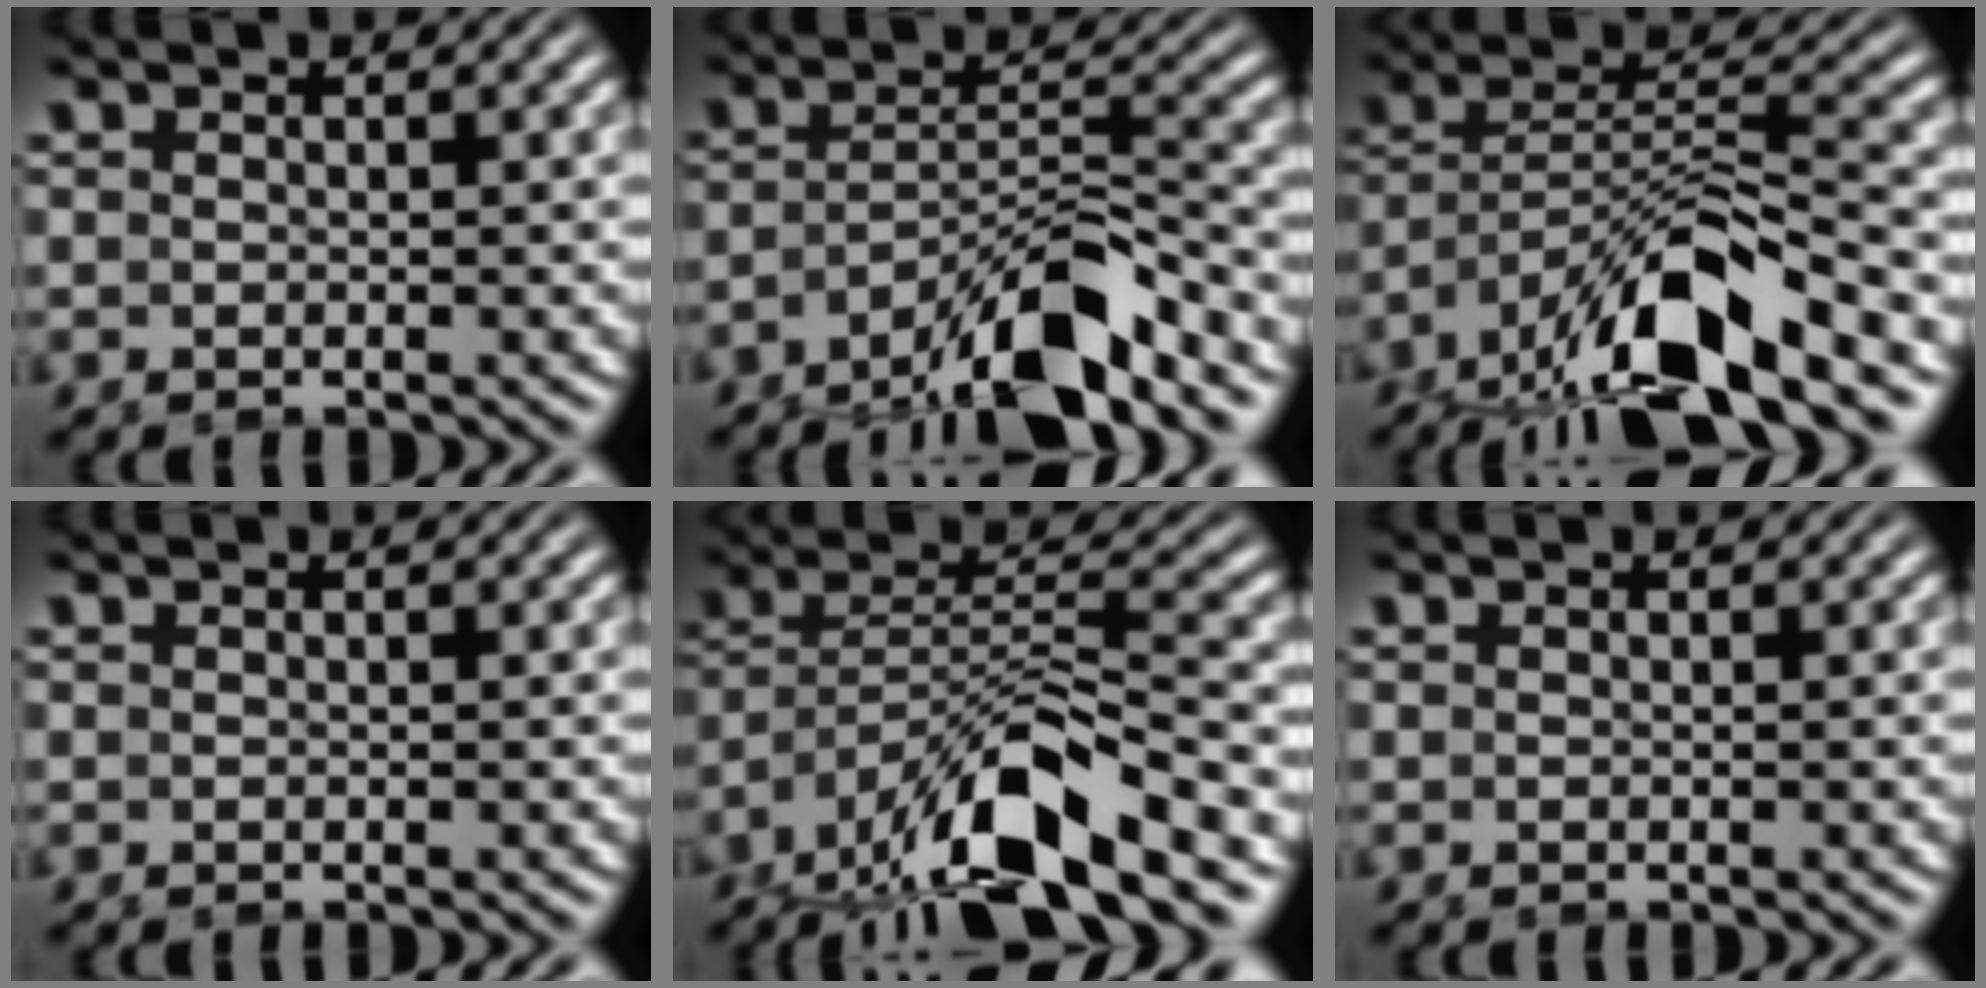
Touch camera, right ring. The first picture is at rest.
{"total": 7.1, "force": [-3.6, 3.1, 5.3], "torque": [-0.089, -0.030, -0.049]}
{"total": 8.0, "force": [-3.8, 3.4, 6.1], "torque": [-0.111, -0.027, -0.043]}
{"total": 0.0}
{"total": 7.3, "force": [-3.7, 2.8, 5.6], "torque": [-0.104, -0.025, -0.043]}
{"total": 0.0}